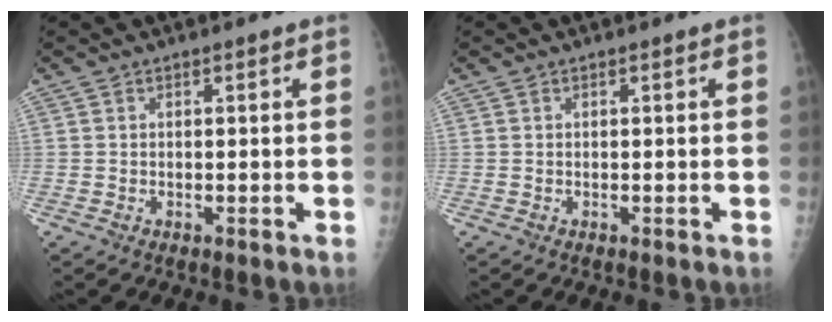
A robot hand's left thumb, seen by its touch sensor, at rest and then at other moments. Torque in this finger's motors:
{"motor_torque": [0.00, 0.00, -0.01, 0.00, 0.00]}